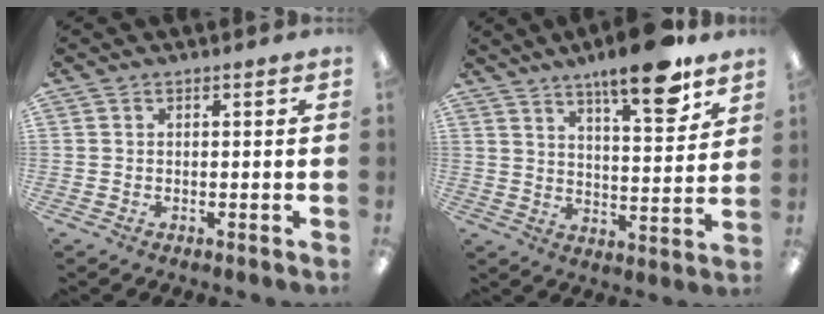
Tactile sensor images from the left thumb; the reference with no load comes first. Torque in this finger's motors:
{"motor_torque": [1.61, 1.02, 1.37, -1.13, 0.13]}